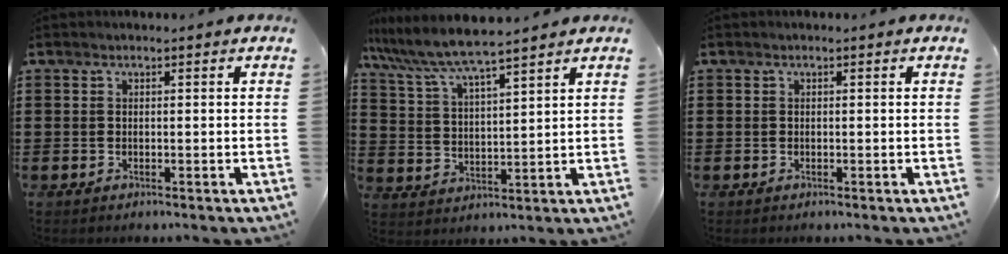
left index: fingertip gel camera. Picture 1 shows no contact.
{"total": 6.5, "force": [5.8, -0.1, 2.9], "torque": [-0.081, -0.032, 0.098]}
{"total": 0.0}